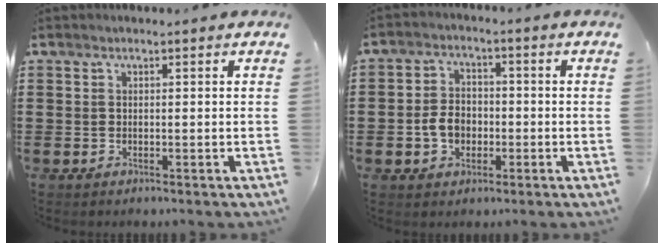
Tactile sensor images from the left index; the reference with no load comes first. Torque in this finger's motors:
{"motor_torque": [0.37, 0.10, 0.39, 0.05]}